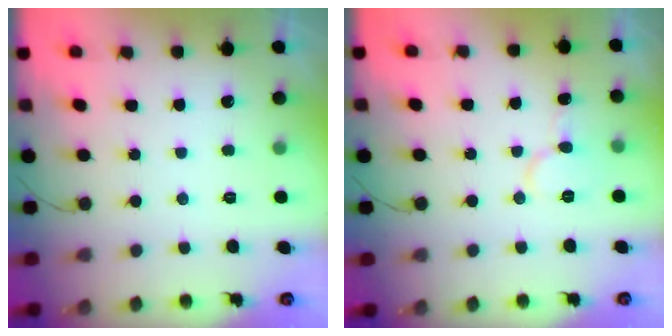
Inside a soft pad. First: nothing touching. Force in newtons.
{"total": 6.3, "press": 6.3, "slide": 0.6}